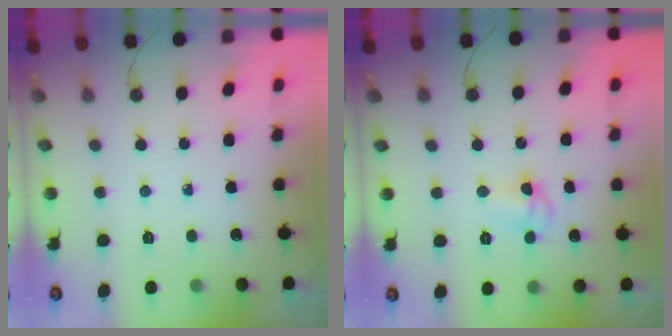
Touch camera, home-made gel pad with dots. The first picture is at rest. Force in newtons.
{"total": 6.0, "press": 6.0, "slide": 0.6}